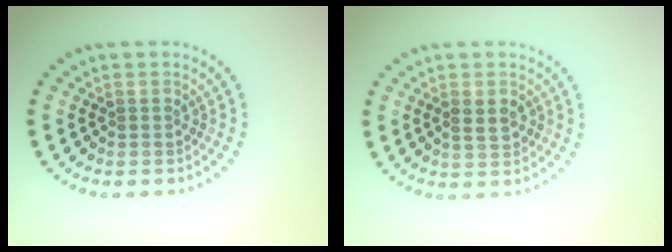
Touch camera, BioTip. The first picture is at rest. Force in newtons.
{"total": 1.6, "press": 1.6, "slide": 0.1}